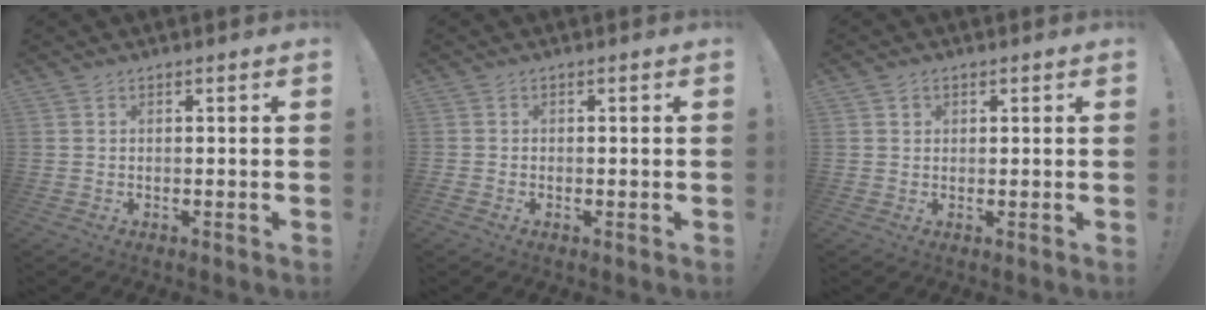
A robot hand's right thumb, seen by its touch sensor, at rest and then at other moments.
{"total": 0.8, "force": [-0.6, 0.6, 0.0], "torque": [-0.006, 0.005, -0.009]}
{"total": 1.5, "force": [0.6, 1.3, 0.4], "torque": [0.005, -0.003, 0.009]}